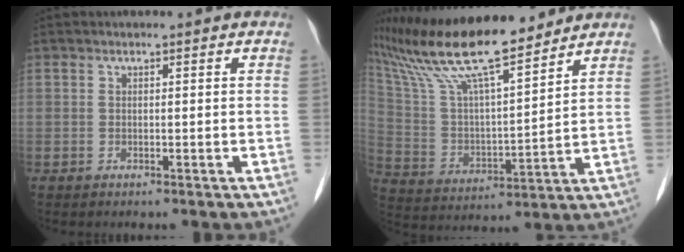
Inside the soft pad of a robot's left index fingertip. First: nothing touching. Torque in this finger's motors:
{"motor_torque": [1.06, -1.08, 0.32, 0.21]}